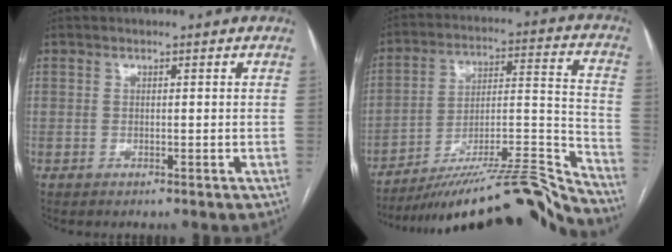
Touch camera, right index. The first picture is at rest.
{"total": 22.6, "force": [-20.6, 0.0, 9.4], "torque": [-0.098, 0.020, -0.317]}